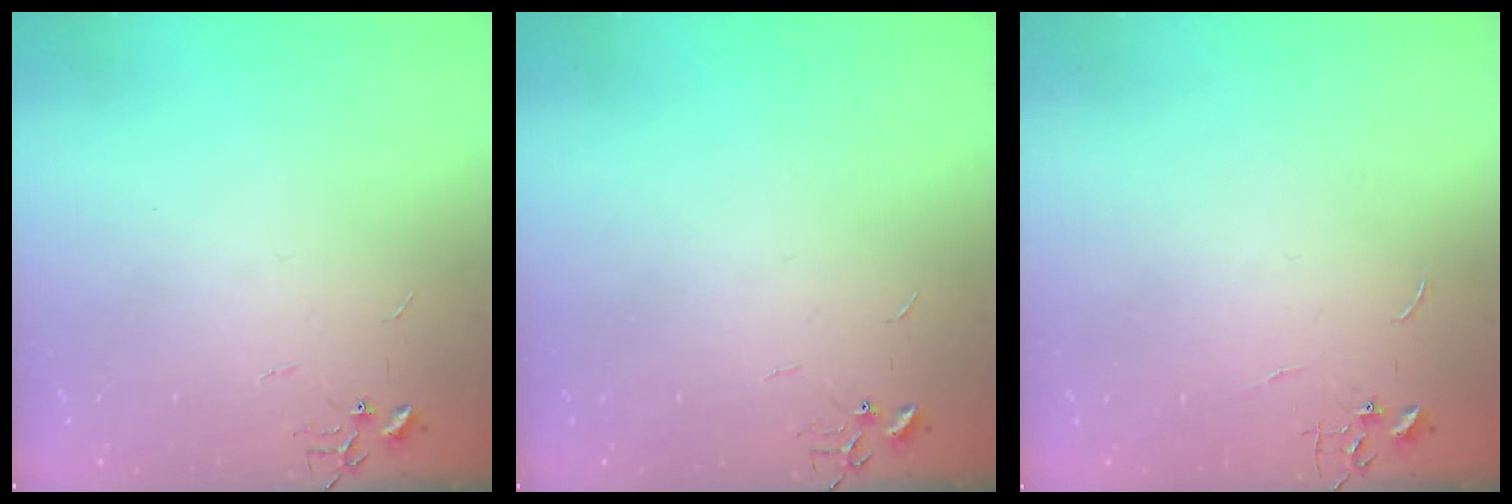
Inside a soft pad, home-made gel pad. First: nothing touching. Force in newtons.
{"total": 0.0}
{"total": 0.0}